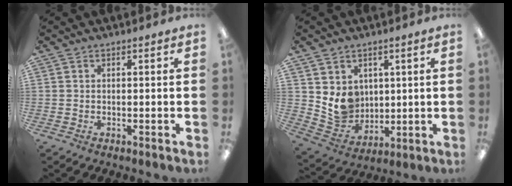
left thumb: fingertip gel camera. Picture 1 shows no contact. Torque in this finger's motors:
{"motor_torque": [0.05, 0.13, 0.39, -0.39, 0.04]}